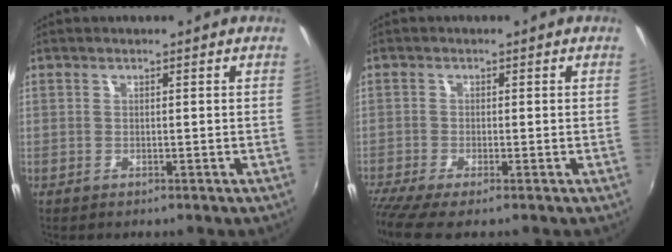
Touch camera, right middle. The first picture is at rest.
{"total": 4.2, "force": [-3.4, -0.1, 2.5], "torque": [-0.066, -0.023, -0.069]}